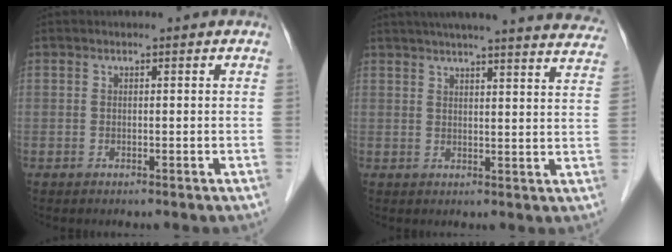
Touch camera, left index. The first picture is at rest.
{"total": 27.1, "force": [24.8, 2.3, 10.7], "torque": [-0.160, -0.031, 0.291]}